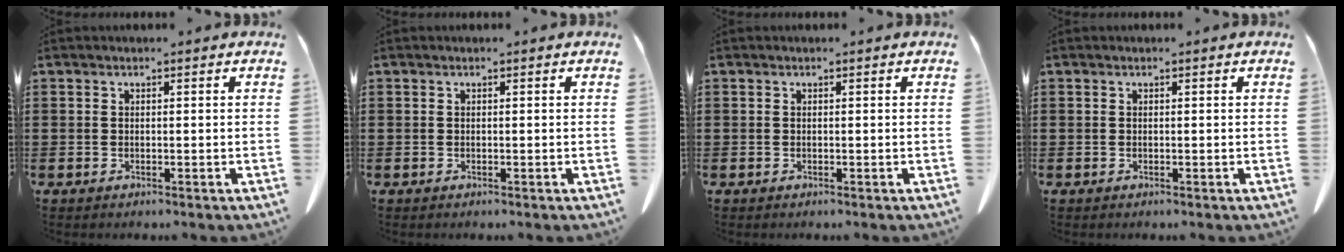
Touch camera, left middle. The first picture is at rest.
{"total": 0.0}
{"total": 0.0}
{"total": 0.0}